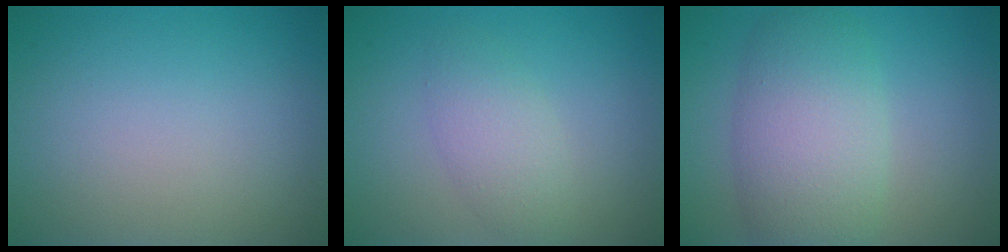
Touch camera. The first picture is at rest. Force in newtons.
{"total": 2.7, "press": 2.7, "slide": 0.0}
{"total": 6.8, "press": 6.8, "slide": 0.5}